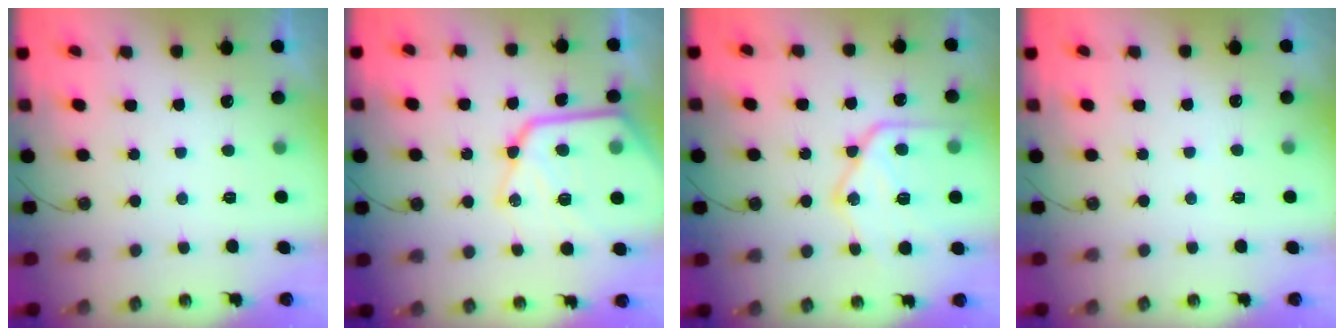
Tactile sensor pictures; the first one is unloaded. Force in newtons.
{"total": 21.7, "press": 21.6, "slide": 2.1}
{"total": 20.5, "press": 20.4, "slide": 1.7}
{"total": 2.4, "press": 2.4, "slide": 0.4}